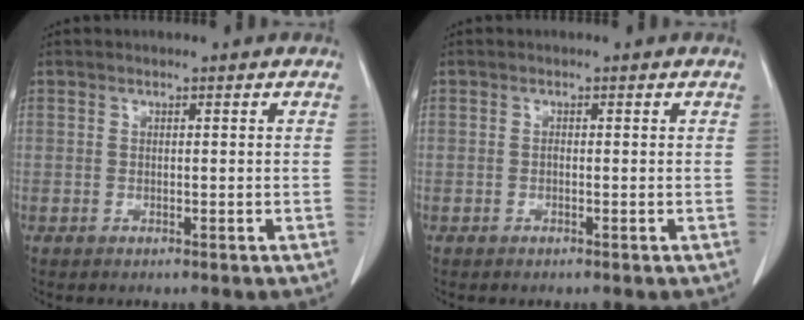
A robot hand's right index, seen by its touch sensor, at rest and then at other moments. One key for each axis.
{"total": 0.0}